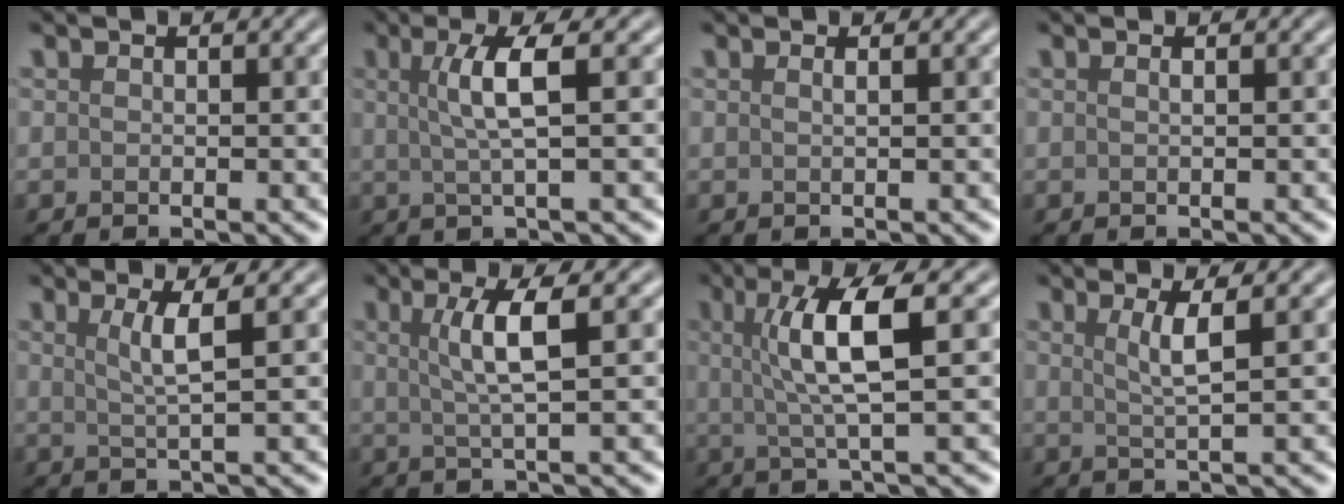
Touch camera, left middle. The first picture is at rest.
{"total": 3.9, "force": [0.7, 0.7, 3.8], "torque": [-0.068, 0.000, 0.012]}
{"total": 0.9, "force": [0.4, 0.4, 0.7], "torque": [-0.006, 0.000, -0.002]}
{"total": 0.6, "force": [0.2, 0.2, 0.5], "torque": [-0.005, 0.003, -0.001]}
{"total": 2.9, "force": [0.9, 0.5, 2.7], "torque": [-0.046, 0.000, 0.017]}
{"total": 4.0, "force": [0.9, 0.6, 3.9], "torque": [-0.068, 0.001, 0.018]}
{"total": 5.8, "force": [1.1, 1.1, 5.6], "torque": [-0.102, 0.008, 0.022]}
{"total": 2.8, "force": [0.9, 0.5, 2.6], "torque": [-0.044, -0.001, 0.015]}